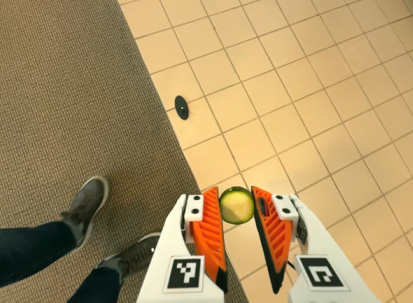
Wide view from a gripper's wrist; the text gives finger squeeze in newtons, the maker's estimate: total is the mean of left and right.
{"total": 6.8, "left": 6.5, "right": 7.1}